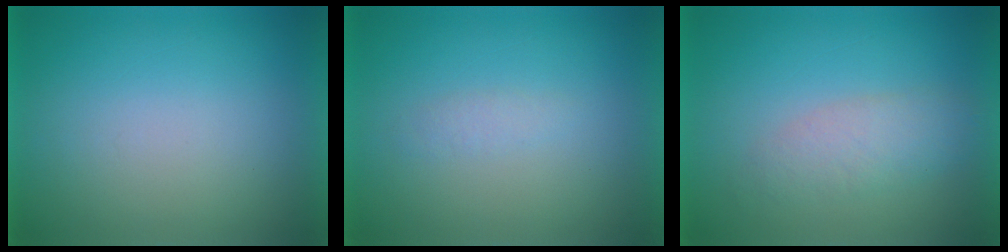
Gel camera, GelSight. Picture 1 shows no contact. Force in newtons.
{"total": 1.4}
{"total": 2.9}